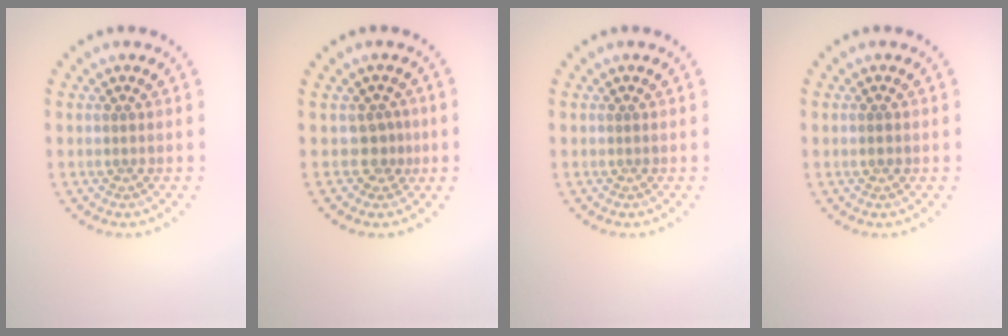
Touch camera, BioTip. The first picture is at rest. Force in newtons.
{"total": 1.9, "press": 1.4, "slide": 1.3}
{"total": 0.0}
{"total": 0.9, "press": 0.9, "slide": 0.1}